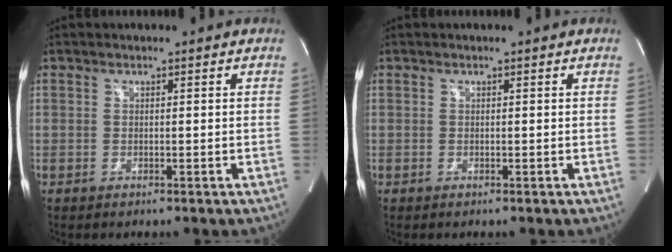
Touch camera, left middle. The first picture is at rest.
{"total": 0.0}